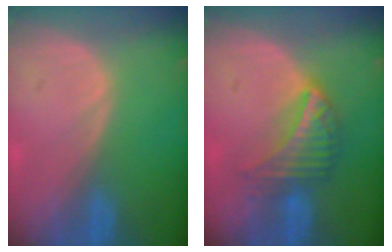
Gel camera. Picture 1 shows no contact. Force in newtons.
{"total": 6.7, "press": 6.1, "slide": 2.7}